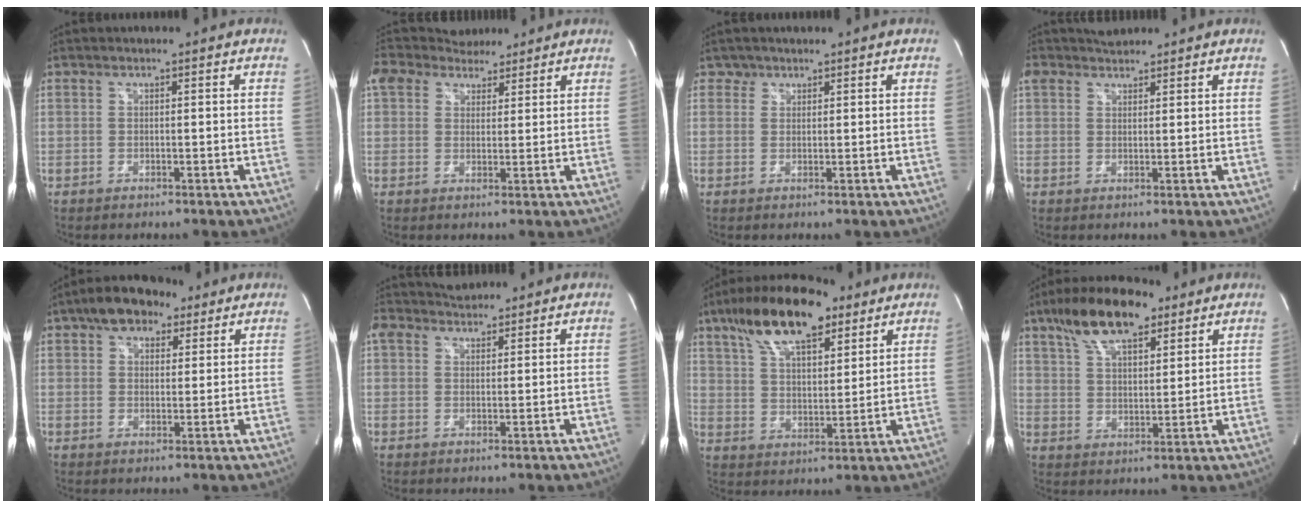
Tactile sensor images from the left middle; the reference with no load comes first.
{"total": 10.1, "force": [8.5, 4.0, 3.5], "torque": [-0.061, 0.031, 0.138]}
{"total": 1.5, "force": [1.1, 1.0, -0.3], "torque": [0.016, 0.002, 0.012]}
{"total": 3.4, "force": [3.0, 1.5, 0.4], "torque": [-0.012, 0.023, 0.055]}
{"total": 8.1, "force": [4.9, 4.5, 4.6], "torque": [-0.076, 0.030, 0.080]}
{"total": 3.9, "force": [3.5, 1.8, 0.4], "torque": [-0.017, 0.029, 0.065]}
{"total": 16.0, "force": [10.2, 5.7, 10.9], "torque": [-0.206, 0.030, 0.184]}
{"total": 13.2, "force": [8.6, 4.7, 8.8], "torque": [-0.164, 0.025, 0.156]}